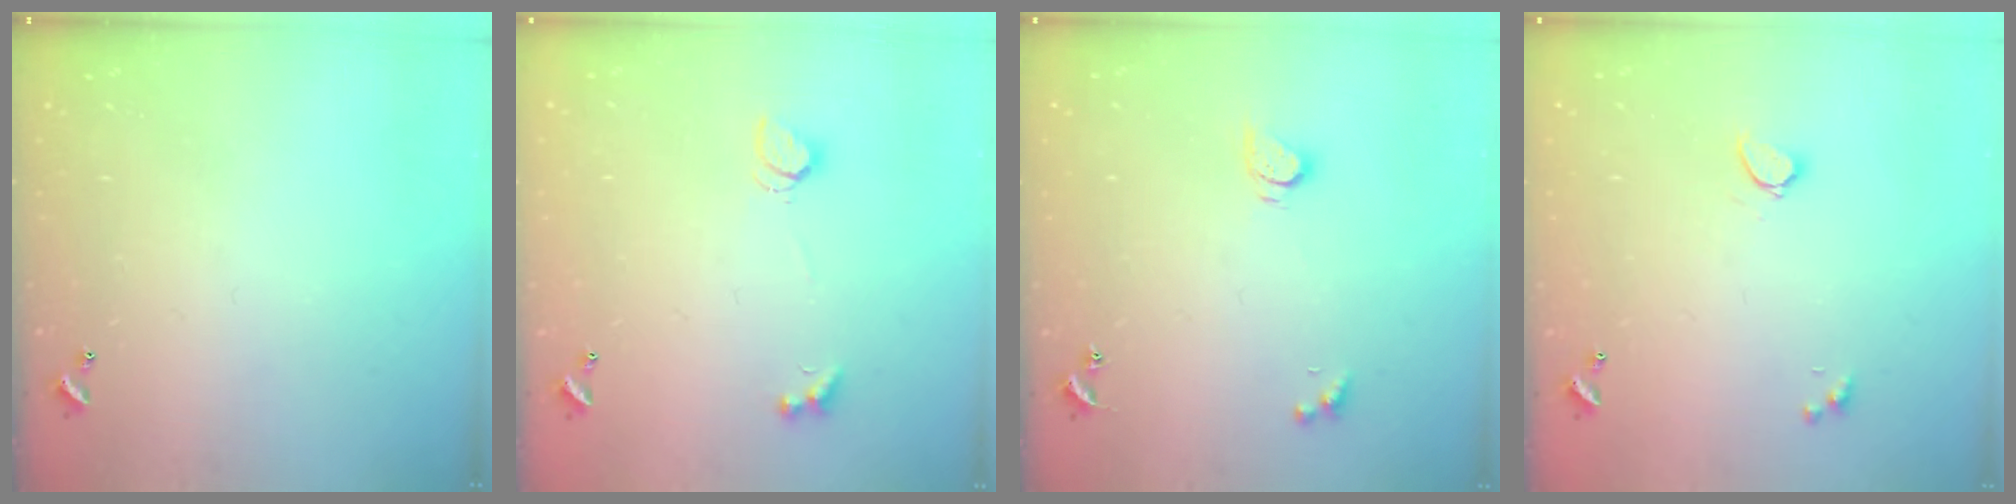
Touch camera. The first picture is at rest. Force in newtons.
{"total": 2.5, "press": 2.4, "slide": 0.6}
{"total": 2.5, "press": 2.5, "slide": 0.5}
{"total": 1.0, "press": 0.9, "slide": 0.4}